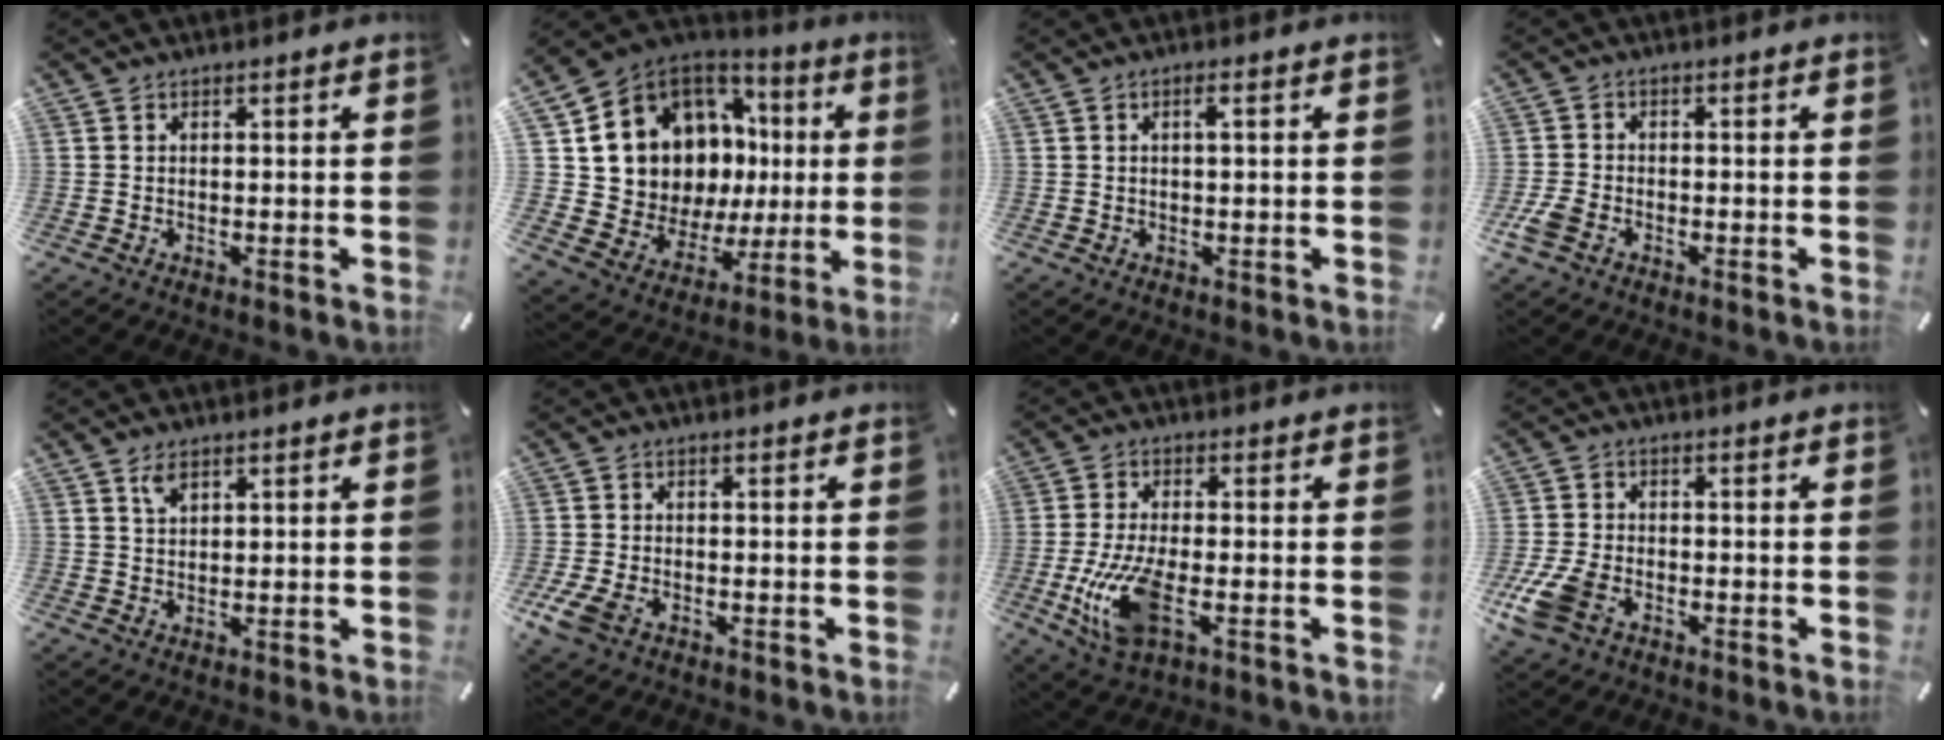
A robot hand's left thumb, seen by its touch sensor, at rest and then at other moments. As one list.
[{"total": 12.9, "force": [5.1, 10.7, 5.0], "torque": [-0.099, -0.065, 0.115]}, {"total": 1.6, "force": [0.4, 0.5, 1.5], "torque": [-0.030, 0.003, 0.005]}, {"total": 4.0, "force": [-1.9, 2.8, 2.1], "torque": [-0.053, 0.005, -0.038]}, {"total": 2.6, "force": [1.8, 1.3, 1.5], "torque": [-0.024, -0.004, 0.031]}, {"total": 5.2, "force": [-2.3, 3.1, 3.4], "torque": [-0.086, -0.001, -0.046]}, {"total": 11.6, "force": [-2.9, 5.1, 10.0], "torque": [-0.221, -0.013, -0.051]}, {"total": 8.2, "force": [-3.7, 5.5, 4.9], "torque": [-0.118, 0.008, -0.068]}]